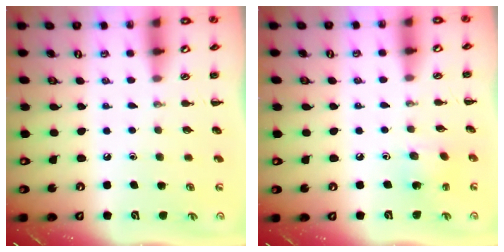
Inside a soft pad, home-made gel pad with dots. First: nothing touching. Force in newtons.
{"total": 3.9, "press": 3.7, "slide": 1.0}